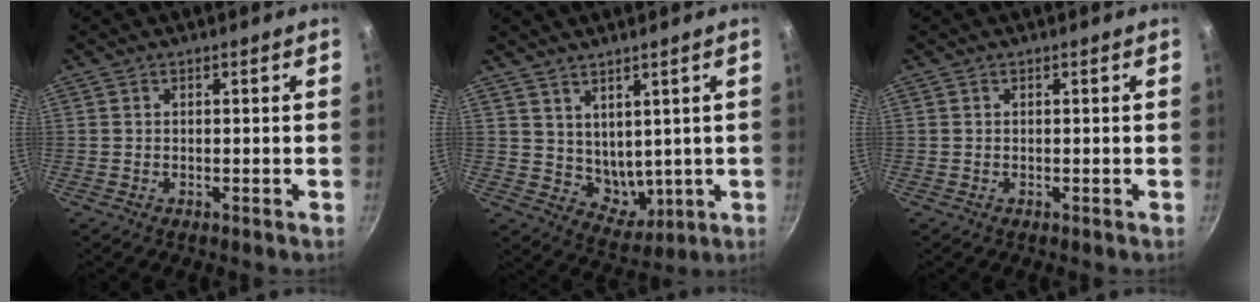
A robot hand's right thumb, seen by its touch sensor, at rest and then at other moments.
{"total": 6.8, "force": [3.4, 4.8, 3.4], "torque": [-0.038, -0.023, 0.080]}
{"total": 0.0}